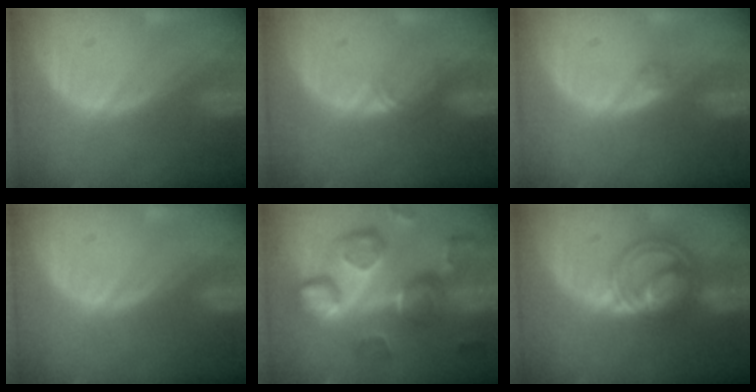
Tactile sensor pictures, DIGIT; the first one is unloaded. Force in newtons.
{"total": 1.4, "press": 1.1, "slide": 0.9}
{"total": 0.9, "press": 0.9, "slide": 0.1}
{"total": 0.0}
{"total": 13.0, "press": 11.3, "slide": 6.5}
{"total": 6.5, "press": 6.5, "slide": 0.3}